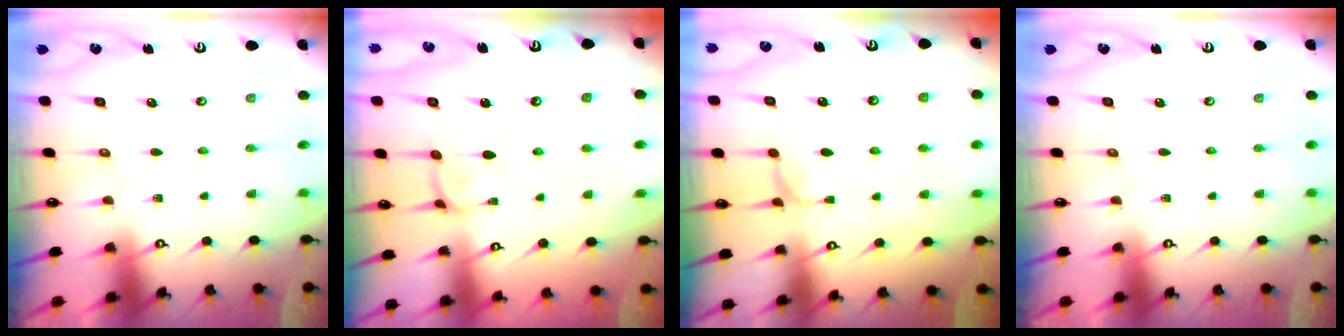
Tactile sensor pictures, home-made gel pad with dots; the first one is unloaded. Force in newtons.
{"total": 2.0, "press": 2.0, "slide": 0.5}
{"total": 2.3, "press": 2.3, "slide": 0.4}
{"total": 0.0}